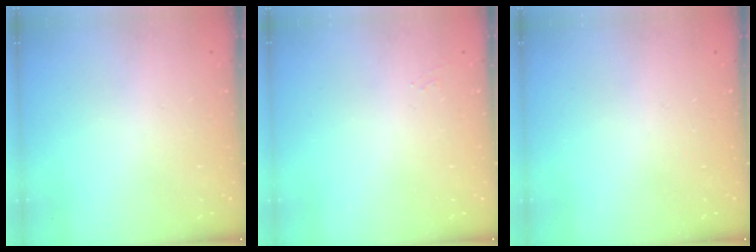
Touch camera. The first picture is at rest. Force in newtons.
{"total": 5.1, "press": 5.1, "slide": 0.5}
{"total": 0.0}